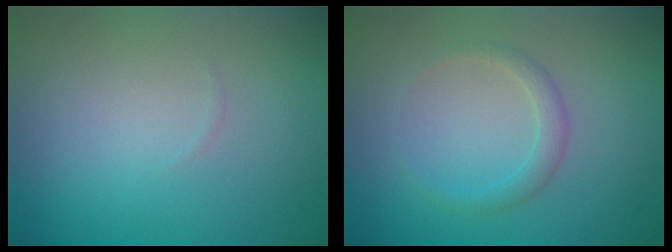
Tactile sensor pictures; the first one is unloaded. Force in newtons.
{"total": 1.5, "press": 1.5, "slide": 0.2}